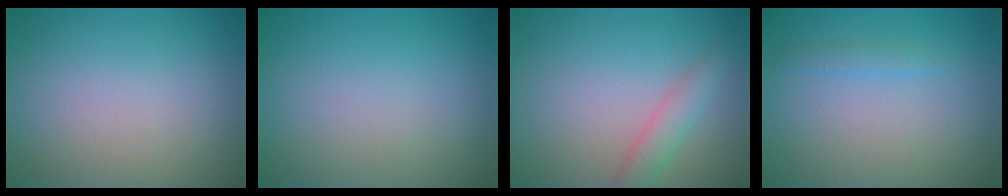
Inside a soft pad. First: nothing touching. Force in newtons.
{"total": 0.0}
{"total": 2.4, "press": 2.4, "slide": 0.1}
{"total": 0.9, "press": 0.9, "slide": 0.1}